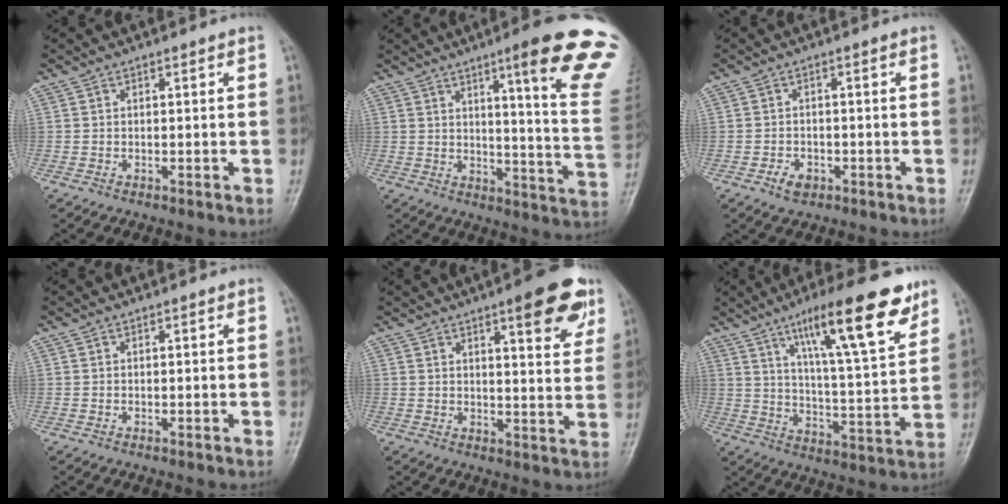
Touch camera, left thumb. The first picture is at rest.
{"total": 20.6, "force": [12.0, 1.8, 16.6], "torque": [-0.193, -0.065, 0.147]}
{"total": 2.9, "force": [-1.4, 2.0, 1.5], "torque": [-0.019, 0.005, -0.021]}
{"total": 0.0}
{"total": 11.1, "force": [6.3, 2.9, 8.6], "torque": [-0.084, -0.027, 0.077]}
{"total": 19.4, "force": [11.6, 3.9, 15.0], "torque": [-0.209, -0.050, 0.185]}